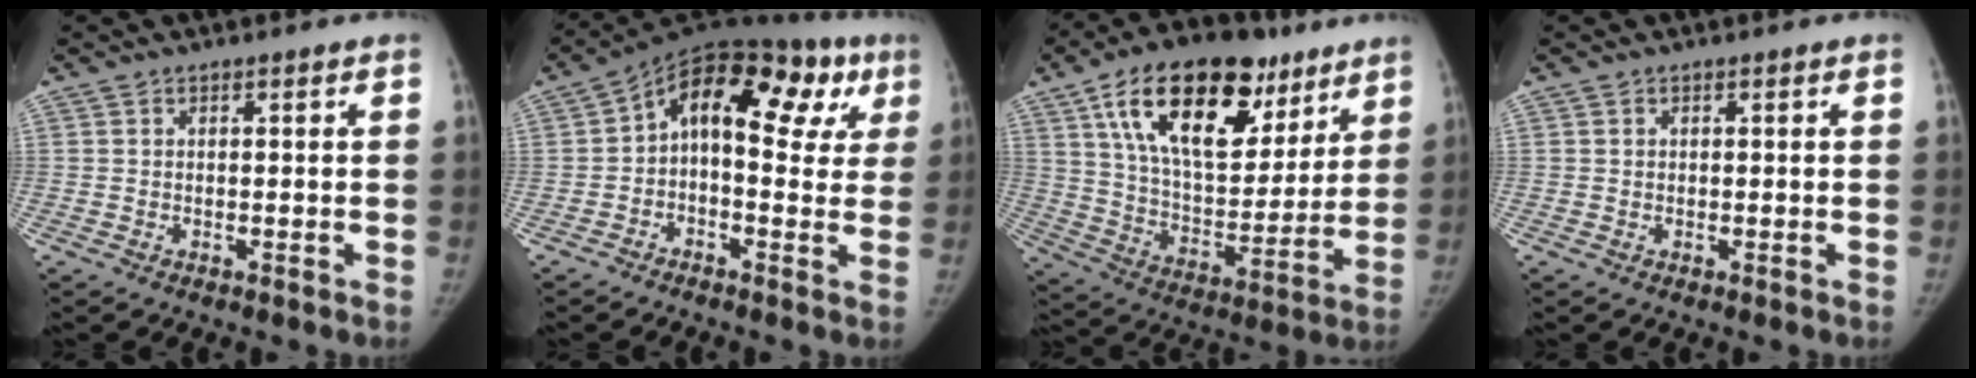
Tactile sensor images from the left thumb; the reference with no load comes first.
{"total": 19.4, "force": [4.7, 10.8, 15.4], "torque": [-0.169, 0.050, 0.054]}
{"total": 26.6, "force": [14.0, 14.0, 17.9], "torque": [-0.251, -0.023, 0.233]}
{"total": 0.0}